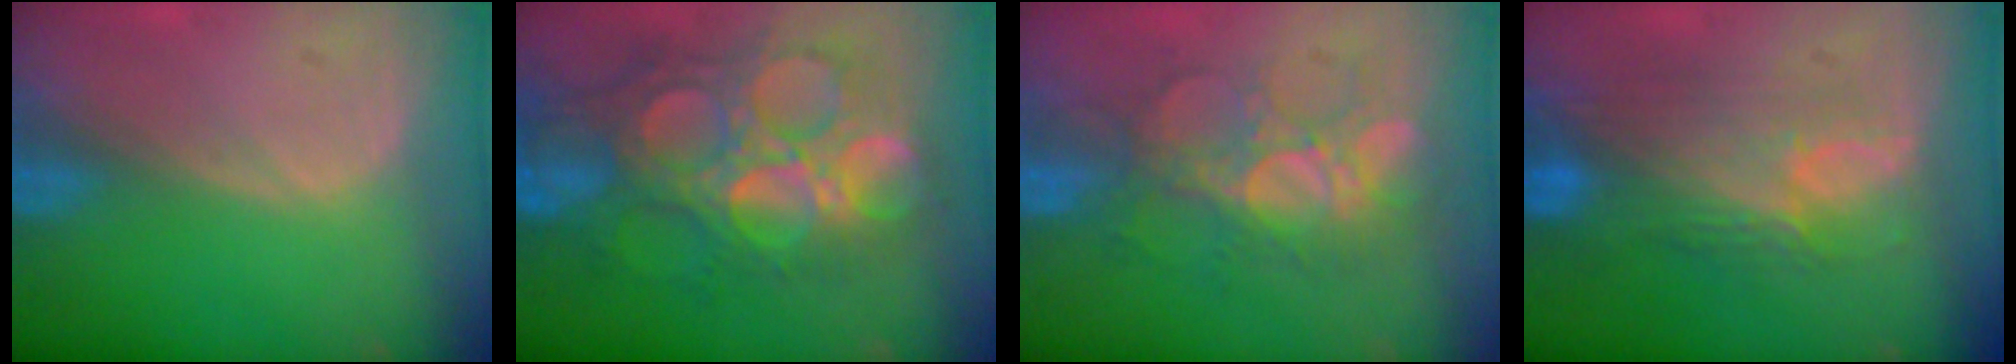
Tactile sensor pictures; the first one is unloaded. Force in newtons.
{"total": 13.5, "press": 13.4, "slide": 1.5}
{"total": 8.7, "press": 7.8, "slide": 3.7}
{"total": 9.3, "press": 8.4, "slide": 4.0}